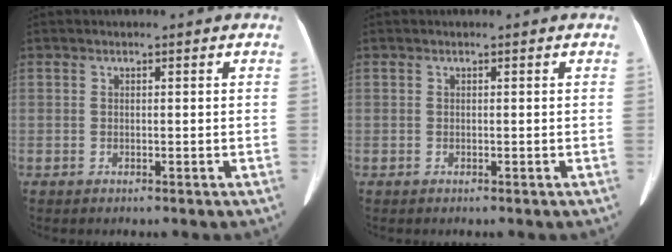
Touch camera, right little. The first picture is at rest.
{"total": 0.0}